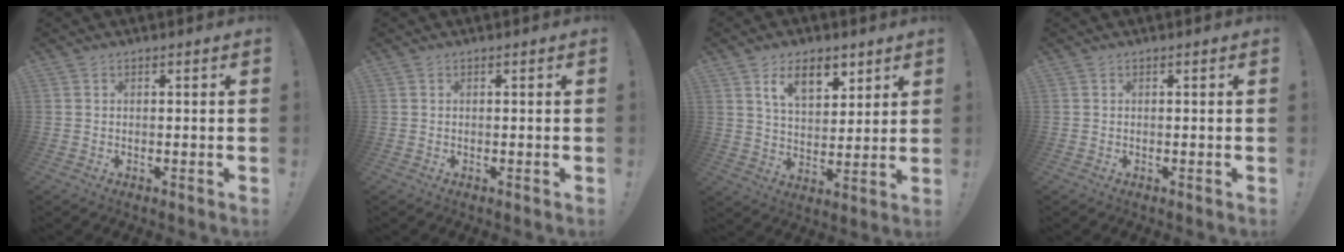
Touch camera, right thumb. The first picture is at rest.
{"total": 0.0}
{"total": 11.1, "force": [6.6, 6.0, 6.7], "torque": [-0.104, -0.022, 0.119]}
{"total": 0.0}